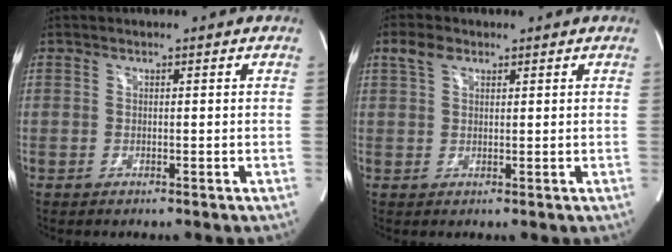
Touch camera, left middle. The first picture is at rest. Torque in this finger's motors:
{"motor_torque": [0.35, -0.09, -0.03, 0.00]}